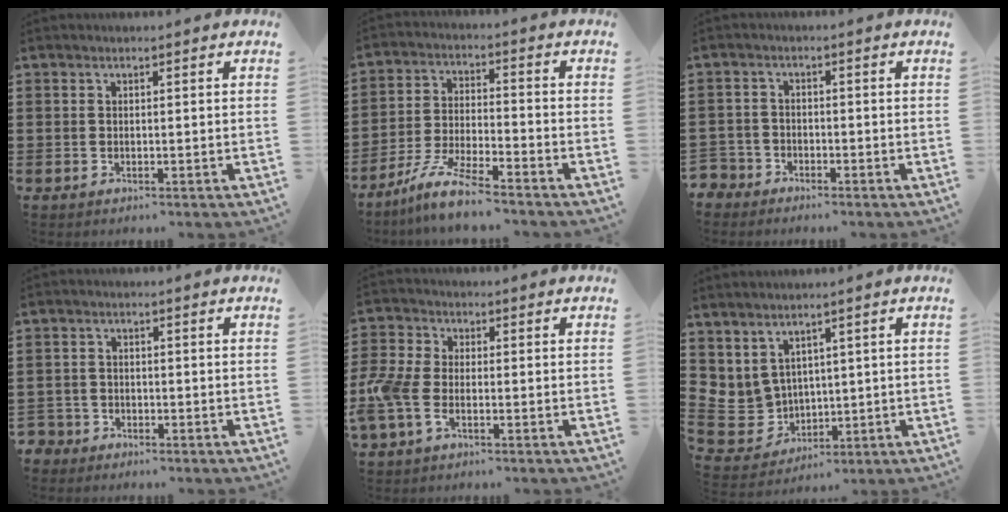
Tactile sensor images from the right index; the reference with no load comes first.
{"total": 7.6, "force": [-6.6, 0.3, 3.7], "torque": [-0.090, -0.007, -0.132]}
{"total": 2.5, "force": [-2.1, 1.4, 0.0], "torque": [-0.016, -0.001, -0.051]}
{"total": 2.1, "force": [-1.8, 1.1, 0.0], "torque": [-0.014, -0.003, -0.044]}
{"total": 5.2, "force": [-2.3, 2.6, 3.8], "torque": [-0.107, -0.005, -0.052]}
{"total": 4.7, "force": [2.3, 4.0, 1.0], "torque": [-0.070, -0.019, 0.041]}